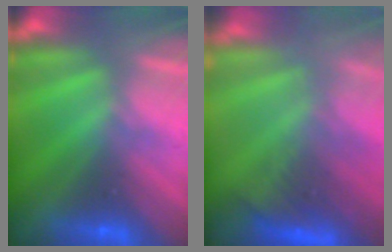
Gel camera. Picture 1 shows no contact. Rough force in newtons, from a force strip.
{"total": 6.8}